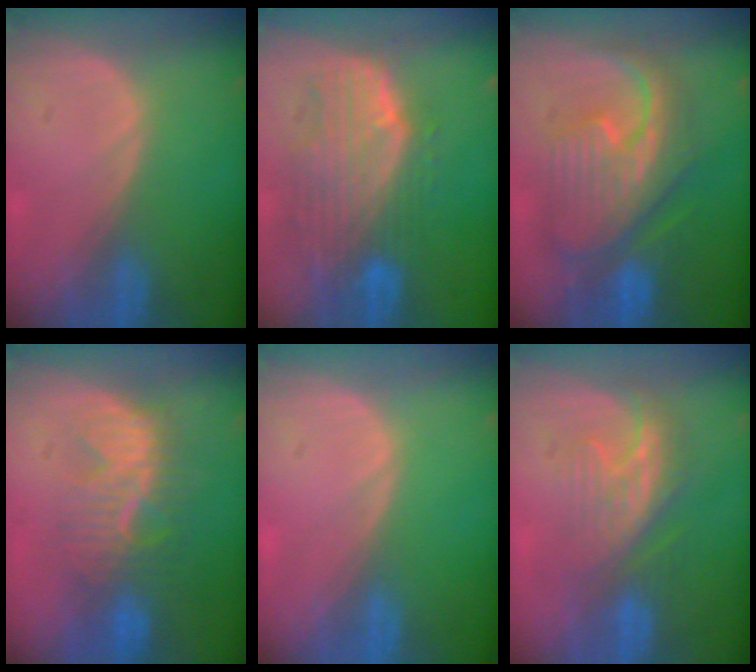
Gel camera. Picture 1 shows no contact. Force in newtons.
{"total": 10.5, "press": 9.0, "slide": 5.4}
{"total": 11.4, "press": 11.3, "slide": 1.1}
{"total": 8.6, "press": 8.1, "slide": 3.0}
{"total": 0.0}
{"total": 7.6, "press": 7.1, "slide": 2.7}